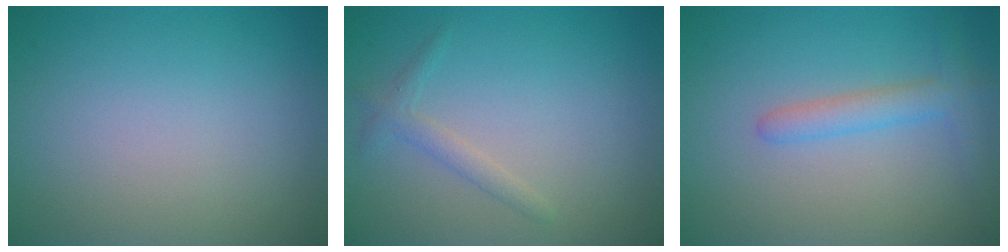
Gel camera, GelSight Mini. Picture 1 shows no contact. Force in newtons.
{"total": 1.5, "press": 1.4, "slide": 0.1}
{"total": 2.5, "press": 2.5, "slide": 0.2}